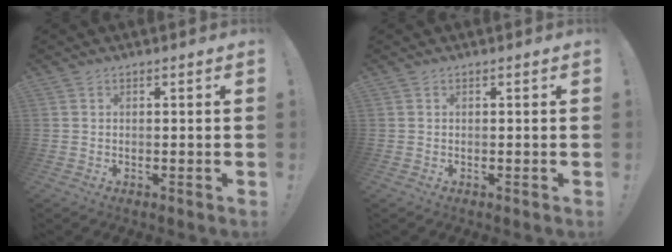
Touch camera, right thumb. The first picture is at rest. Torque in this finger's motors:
{"motor_torque": [0.00, 0.00, 0.02, -0.02, 0.00]}